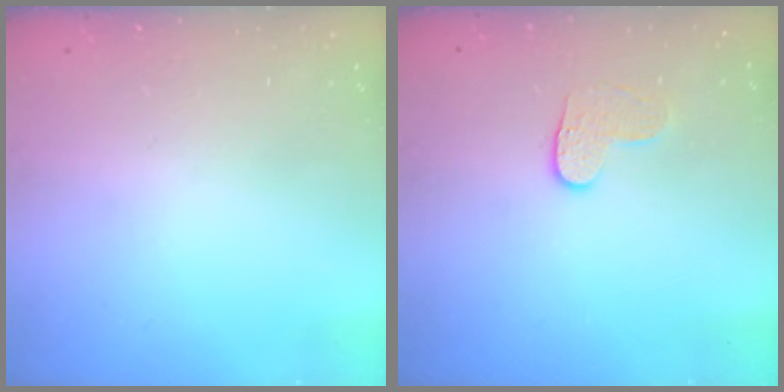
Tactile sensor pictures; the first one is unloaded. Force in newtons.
{"total": 4.0, "press": 3.9, "slide": 0.4}